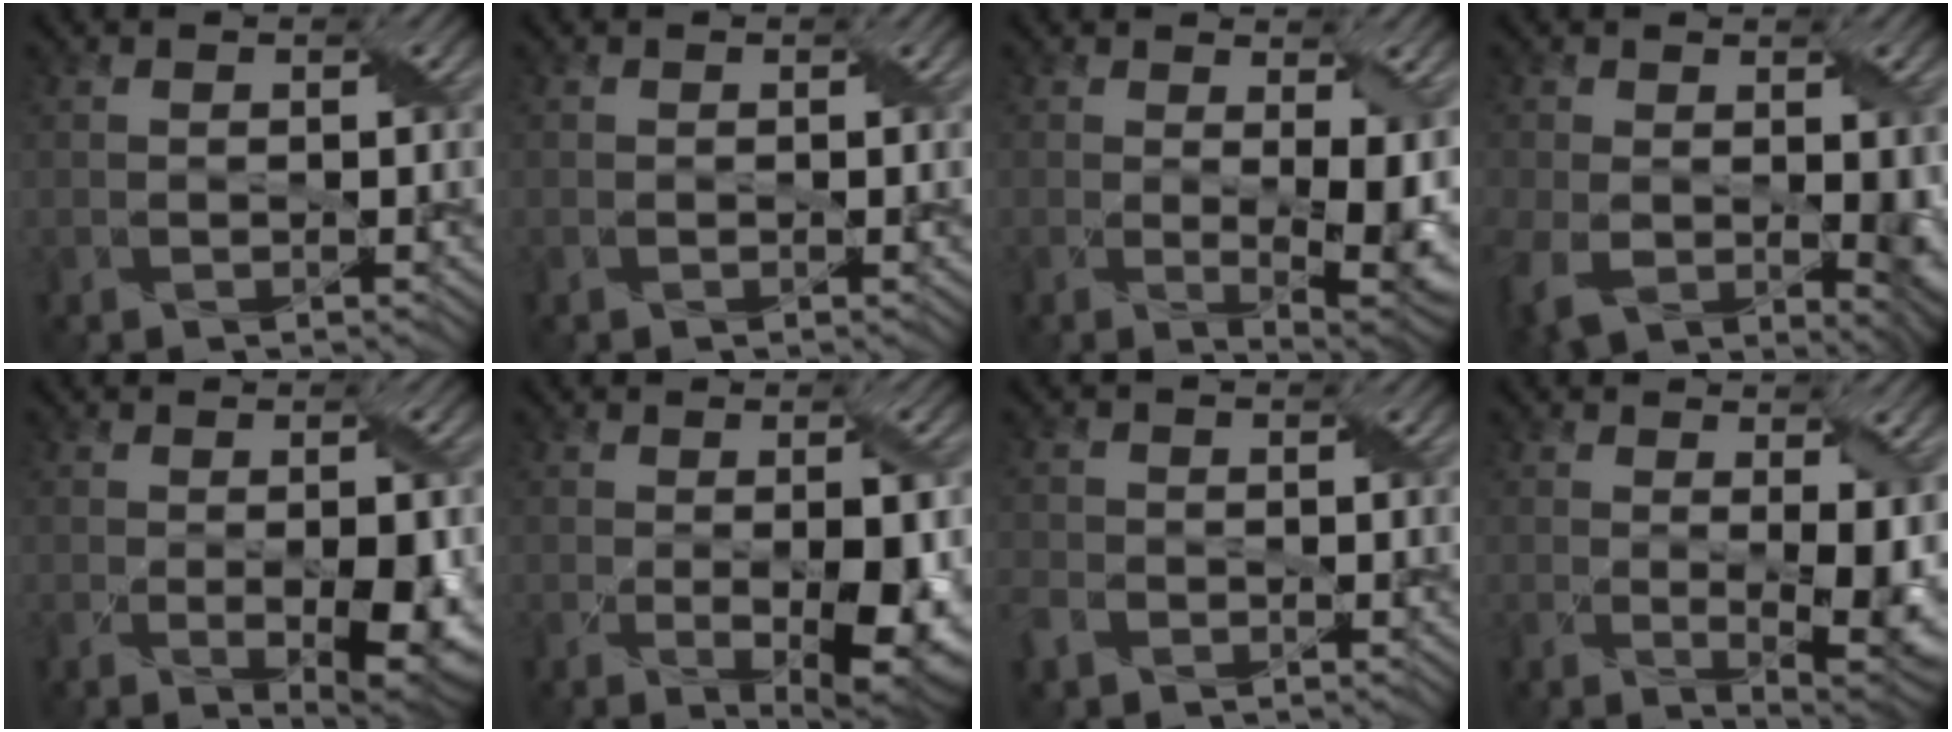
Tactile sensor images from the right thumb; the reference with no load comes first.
{"total": 0.0}
{"total": 6.9, "force": [0.1, 2.7, 6.4], "torque": [-0.105, -0.020, 0.015]}
{"total": 8.9, "force": [-1.1, 6.0, 6.5], "torque": [-0.151, -0.041, 0.000]}
{"total": 6.4, "force": [-1.1, 2.5, 5.7], "torque": [-0.093, -0.021, -0.005]}
{"total": 8.1, "force": [-1.4, 3.0, 7.4], "torque": [-0.118, -0.024, -0.004]}
{"total": 2.7, "force": [-1.7, 1.8, 1.1], "torque": [-0.035, -0.004, -0.046]}
{"total": 6.1, "force": [-0.1, 2.2, 5.7], "torque": [-0.098, -0.019, 0.011]}